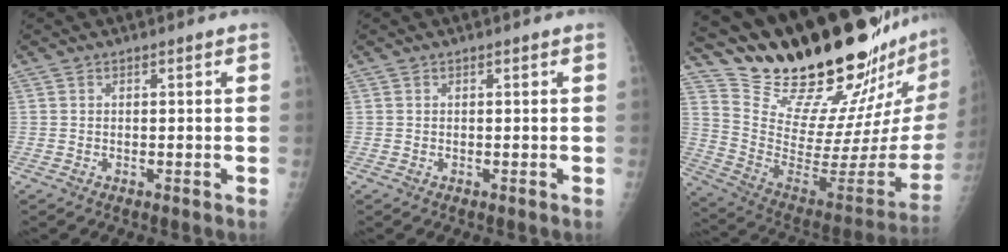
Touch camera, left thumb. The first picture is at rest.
{"total": 0.0}
{"total": 33.3, "force": [27.9, 6.0, 17.3], "torque": [-0.246, -0.193, 0.419]}